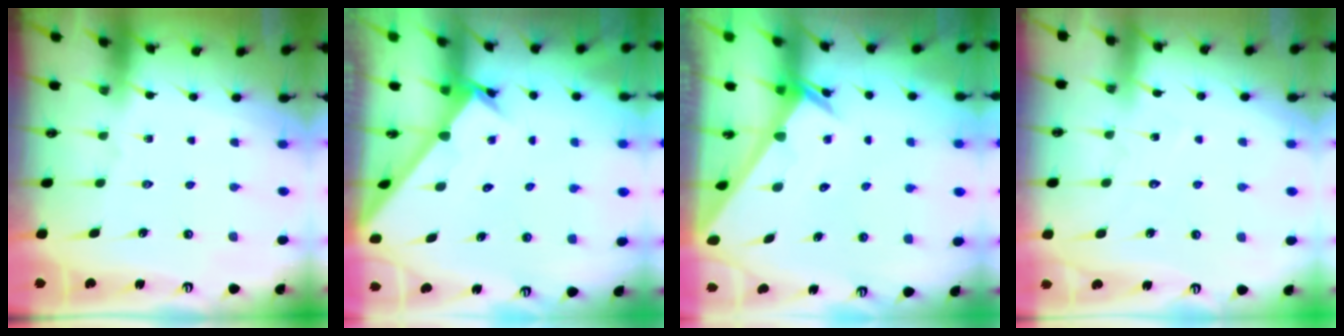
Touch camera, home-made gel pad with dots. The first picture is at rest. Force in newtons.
{"total": 1.7, "press": 1.7, "slide": 0.1}
{"total": 2.3, "press": 2.3, "slide": 0.1}
{"total": 5.1, "press": 5.1, "slide": 0.4}